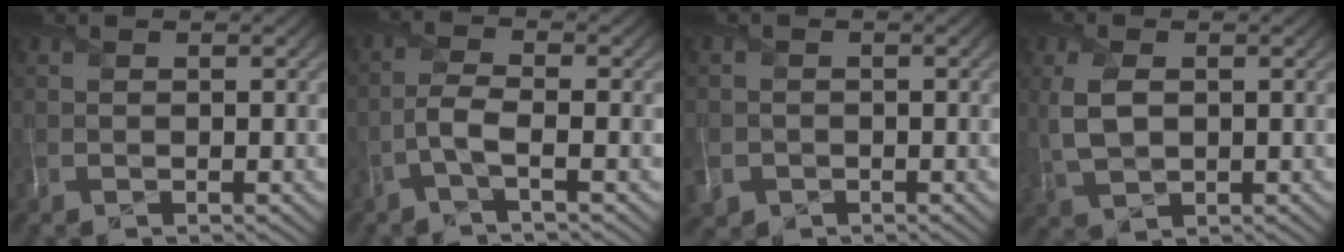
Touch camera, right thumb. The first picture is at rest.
{"total": 2.8, "force": [-1.2, 0.4, 2.4], "torque": [-0.053, 0.009, -0.039]}
{"total": 3.0, "force": [-1.4, 2.5, 0.9], "torque": [-0.022, -0.009, -0.031]}
{"total": 4.5, "force": [0.9, 2.6, 3.5], "torque": [-0.093, 0.002, 0.020]}